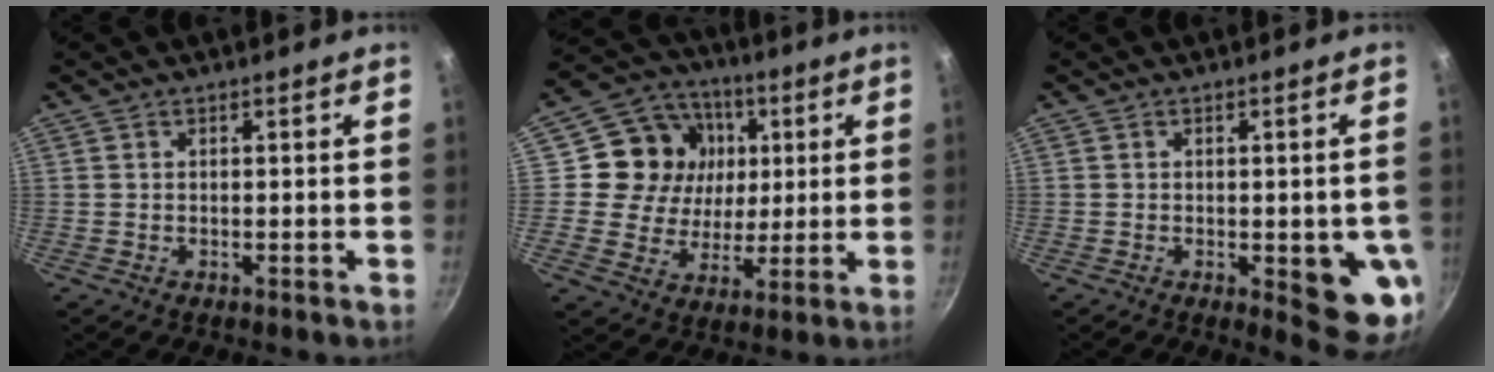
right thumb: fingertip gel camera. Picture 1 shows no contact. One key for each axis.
{"total": 15.1, "fx": 3.4, "fy": 13.4, "fz": 6.0, "tx": -0.081, "ty": 0.002, "tz": 0.049}
{"total": 9.5, "fx": -1.9, "fy": 3.3, "fz": 8.8, "tx": -0.075, "ty": -0.004, "tz": -0.018}